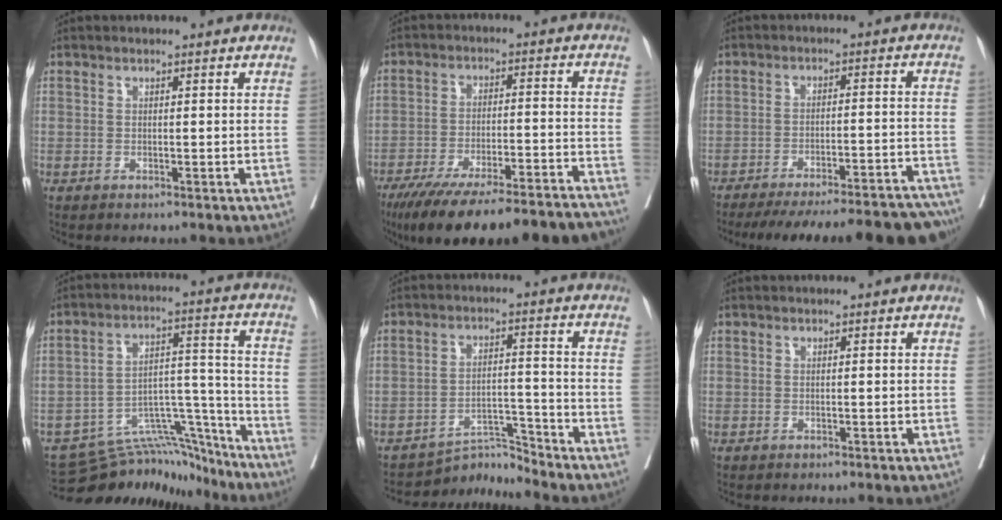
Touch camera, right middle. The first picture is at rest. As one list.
[{"total": 22.7, "force": [-19.2, 2.6, 11.8], "torque": [-0.138, -0.024, -0.275]}, {"total": 24.2, "force": [-21.9, 3.1, 9.8], "torque": [-0.095, -0.008, -0.283]}, {"total": 13.3, "force": [-12.6, 3.9, 1.5], "torque": [-0.003, 0.058, -0.194]}, {"total": 4.9, "force": [-4.7, -0.8, -1.2], "torque": [0.021, 0.010, -0.076]}, {"total": 0.0}]